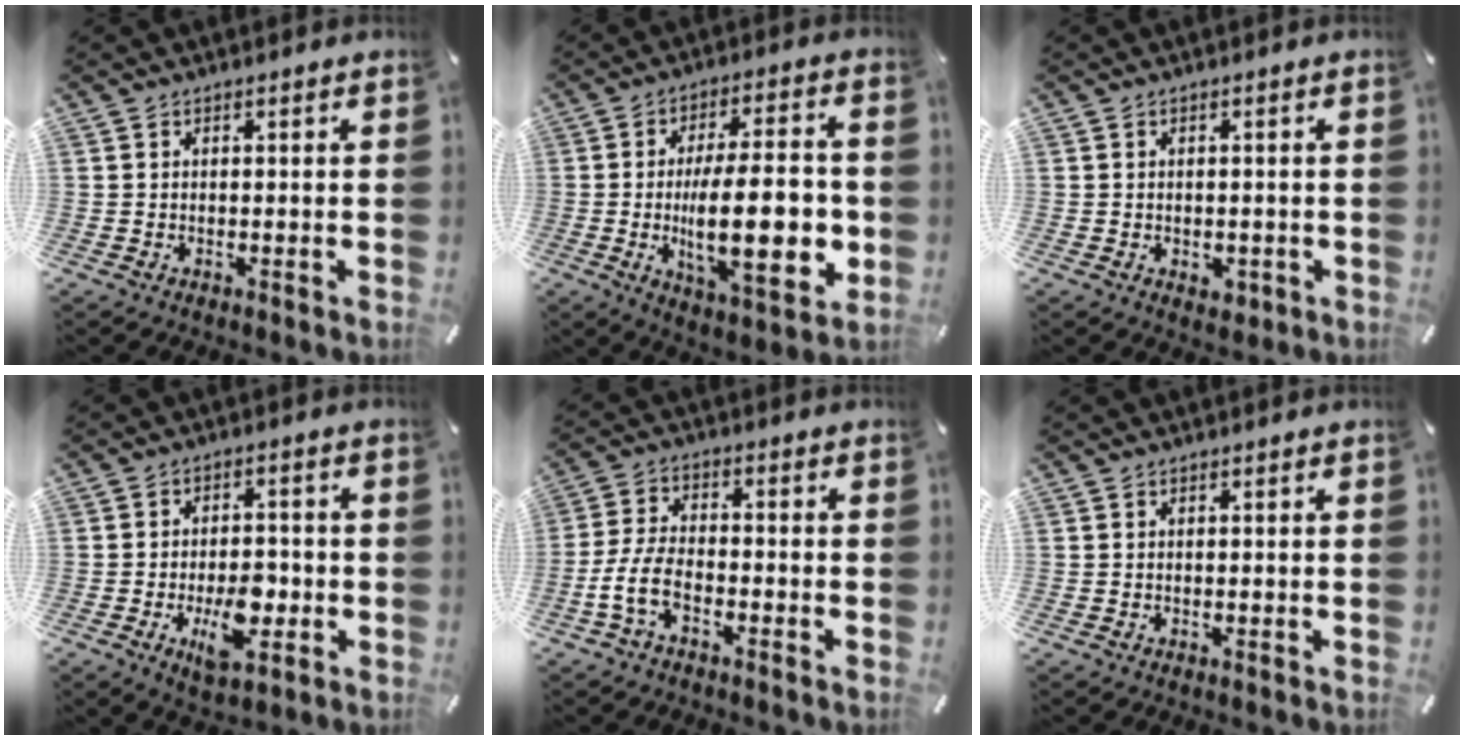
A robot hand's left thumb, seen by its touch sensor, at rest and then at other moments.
{"total": 22.4, "force": [-2.8, 7.9, 20.8], "torque": [-0.347, -0.012, -0.038]}
{"total": 2.2, "force": [-0.7, 1.6, 1.3], "torque": [-0.021, 0.002, -0.011]}
{"total": 9.5, "force": [-3.0, 5.3, 7.3], "torque": [-0.108, 0.003, -0.049]}
{"total": 7.9, "force": [-4.0, 4.0, 5.6], "torque": [-0.127, 0.005, -0.075]}
{"total": 0.0}